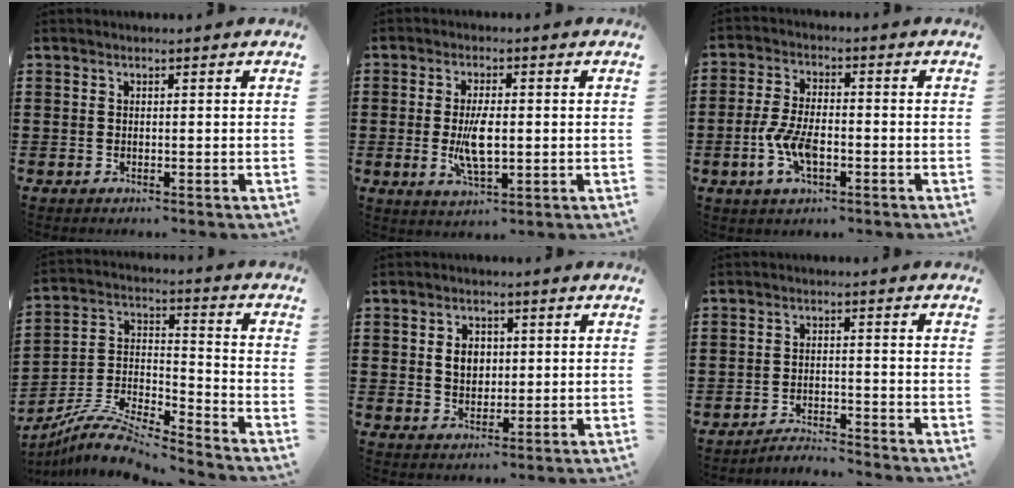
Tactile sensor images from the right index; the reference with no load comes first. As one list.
[{"total": 6.5, "force": [-0.5, 2.4, 6.0], "torque": [-0.120, -0.011, -0.014]}, {"total": 6.9, "force": [-2.2, 3.2, 5.7], "torque": [-0.138, -0.005, -0.046]}, {"total": 9.0, "force": [-8.3, 1.1, 3.3], "torque": [-0.072, 0.006, -0.169]}, {"total": 3.9, "force": [0.6, 2.9, 2.4], "torque": [-0.049, 0.009, 0.006]}, {"total": 2.8, "force": [-2.8, 0.0, 0.0], "torque": [-0.007, 0.001, -0.060]}]